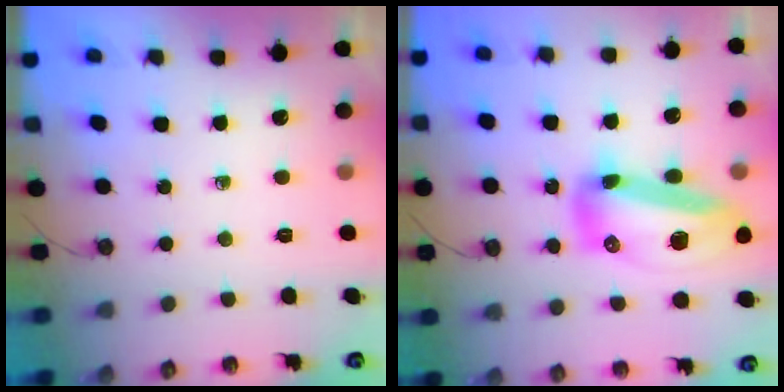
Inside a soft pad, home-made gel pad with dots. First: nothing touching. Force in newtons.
{"total": 21.7, "press": 19.6, "slide": 9.4}